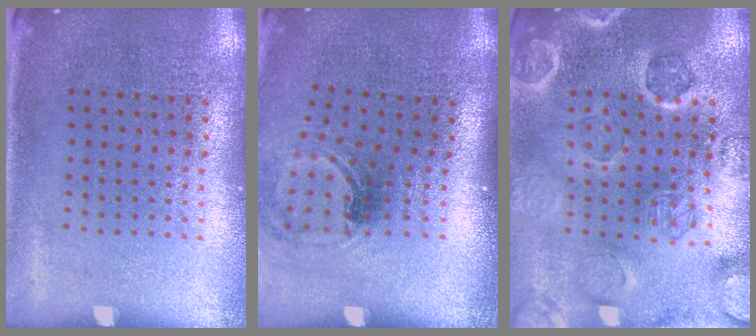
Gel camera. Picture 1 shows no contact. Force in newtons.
{"total": 1.3, "press": 1.0, "slide": 0.7}
{"total": 2.6, "press": 2.6, "slide": 0.2}